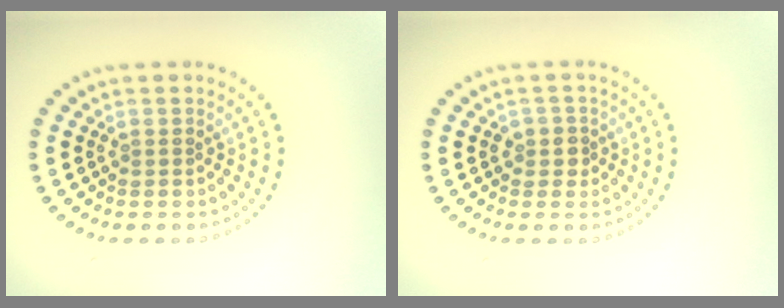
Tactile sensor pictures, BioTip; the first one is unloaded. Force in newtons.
{"total": 1.6, "press": 1.4, "slide": 0.8}